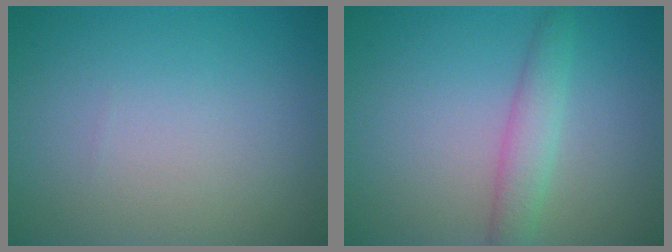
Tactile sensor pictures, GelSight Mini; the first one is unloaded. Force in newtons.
{"total": 2.6, "press": 2.6, "slide": 0.1}